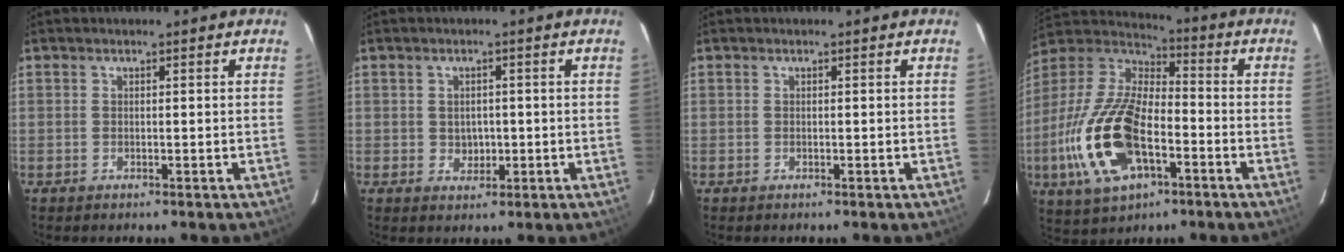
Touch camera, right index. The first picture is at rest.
{"total": 2.9, "force": [-0.2, 2.6, 1.3], "torque": [-0.019, 0.003, 0.003]}
{"total": 0.0}
{"total": 21.3, "force": [-7.0, 10.3, 17.3], "torque": [-0.380, -0.017, -0.130]}